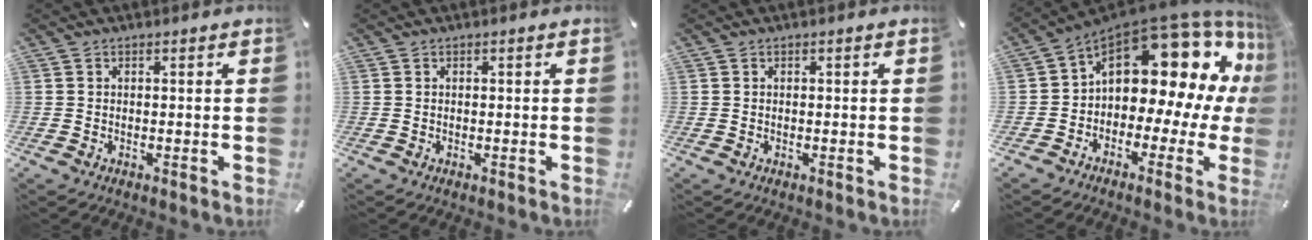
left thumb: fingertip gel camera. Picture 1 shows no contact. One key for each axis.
{"total": 0.0}
{"total": 0.0}
{"total": 17.9, "fx": 6.9, "fy": 10.2, "fz": 13.1, "tx": -0.190, "ty": -0.059, "tz": 0.110}